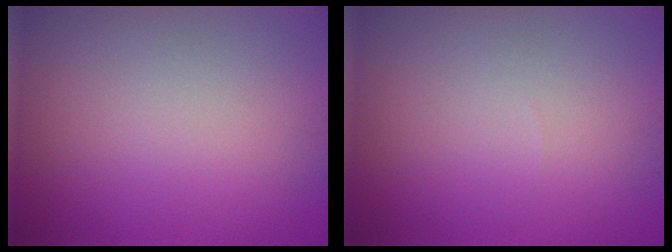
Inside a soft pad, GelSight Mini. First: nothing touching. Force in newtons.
{"total": 0.0}